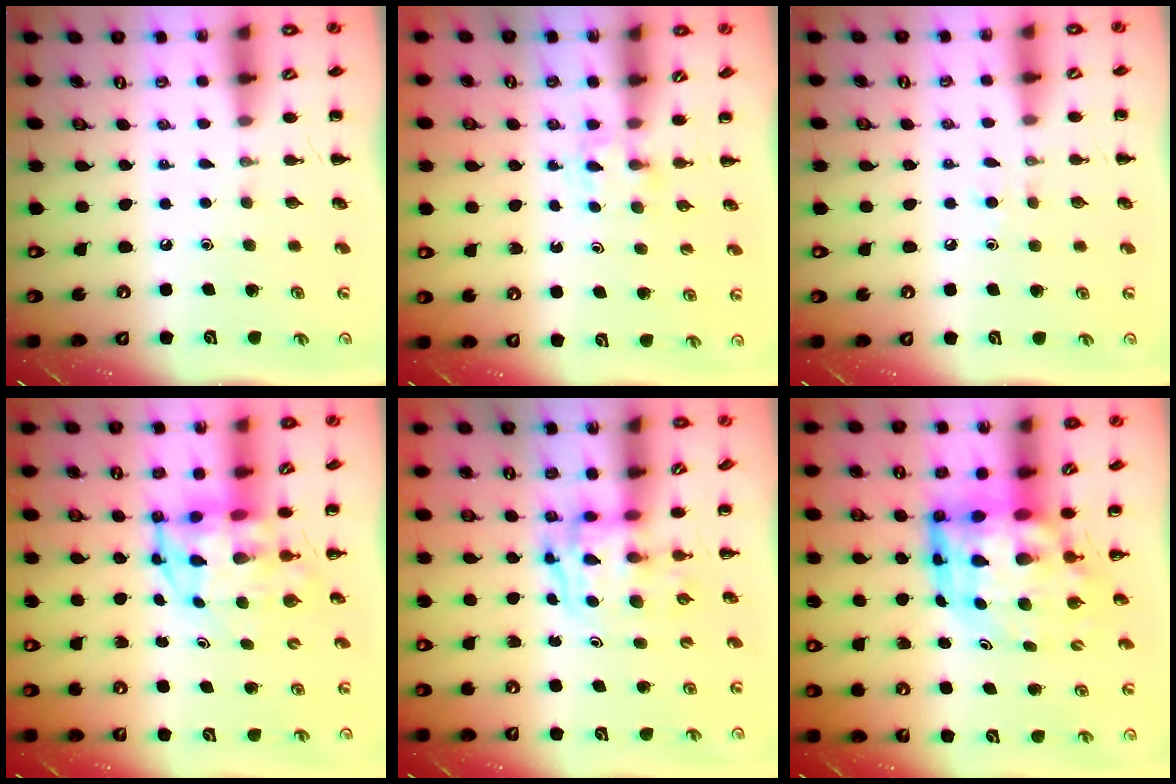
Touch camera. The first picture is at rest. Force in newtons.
{"total": 2.4, "press": 2.3, "slide": 0.9}
{"total": 3.5, "press": 3.3, "slide": 1.2}
{"total": 4.5, "press": 4.2, "slide": 1.5}
{"total": 3.3, "press": 3.2, "slide": 0.6}
{"total": 9.8, "press": 9.3, "slide": 2.9}